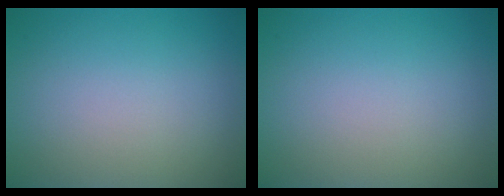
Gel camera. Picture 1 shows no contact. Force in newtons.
{"total": 0.0}